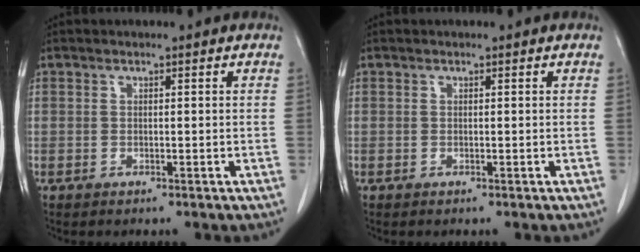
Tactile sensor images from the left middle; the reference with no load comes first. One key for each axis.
{"total": 0.0}